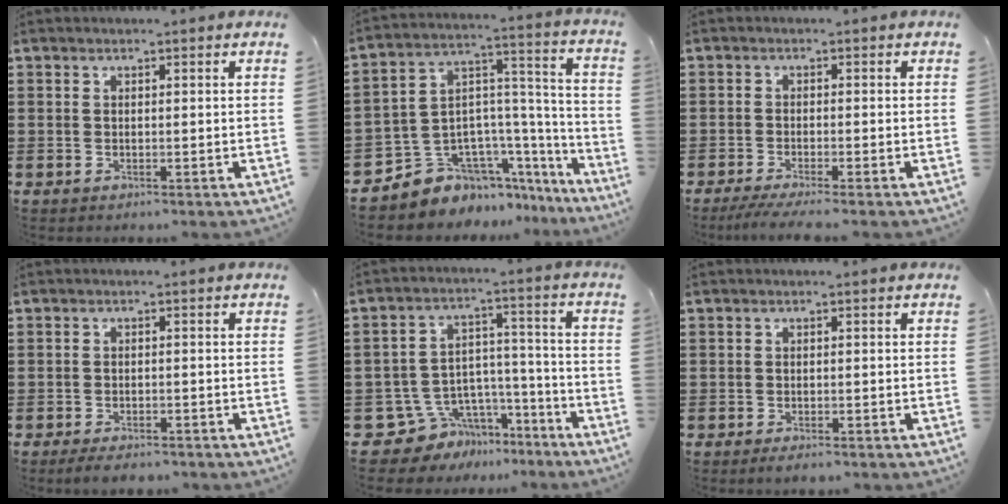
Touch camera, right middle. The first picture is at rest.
{"total": 7.3, "force": [-5.6, 4.7, -0.2], "torque": [-0.020, -0.010, -0.104]}
{"total": 2.6, "force": [-2.2, -0.3, 1.3], "torque": [-0.029, -0.007, -0.042]}
{"total": 2.2, "force": [-2.1, 0.3, 0.6], "torque": [-0.013, 0.001, -0.042]}
{"total": 7.4, "force": [-5.5, 4.9, 0.8], "torque": [-0.035, 0.009, -0.101]}
{"total": 0.9, "force": [-0.9, 0.0, 0.4], "torque": [-0.011, -0.005, -0.015]}